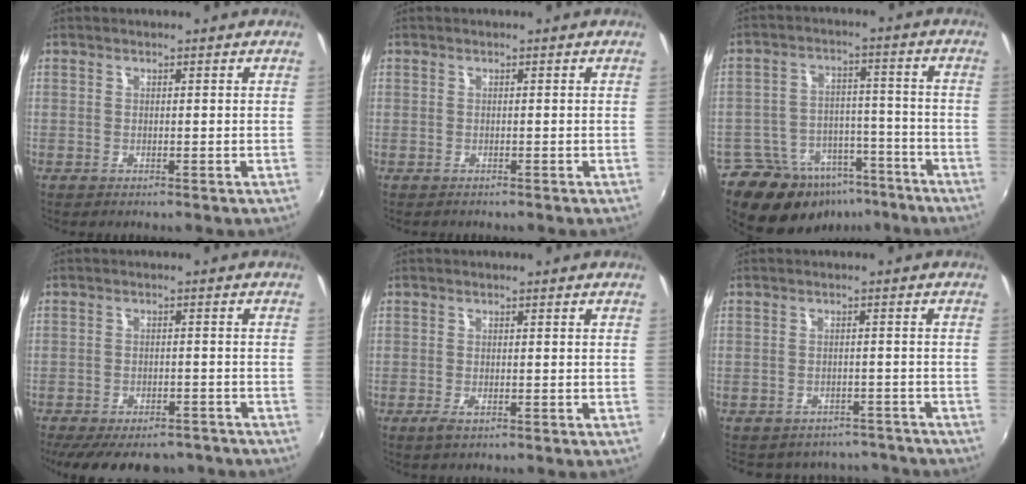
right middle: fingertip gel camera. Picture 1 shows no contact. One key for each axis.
{"total": 0.7, "fx": -0.5, "fy": 0.5, "fz": -0.1, "tx": 0.001, "ty": 0.000, "tz": -0.009}
{"total": 15.0, "fx": -10.1, "fy": 9.2, "fz": 6.3, "tx": -0.134, "ty": 0.019, "tz": -0.135}
{"total": 15.7, "fx": -12.6, "fy": 6.1, "fz": 7.2, "tx": -0.153, "ty": -0.025, "tz": -0.170}
{"total": 2.2, "fx": -1.3, "fy": 0.9, "fz": 1.5, "tx": -0.031, "ty": -0.006, "tz": -0.022}
{"total": 9.7, "fx": -8.3, "fy": 4.6, "fz": 2.0, "tx": -0.050, "ty": 0.007, "tz": -0.098}